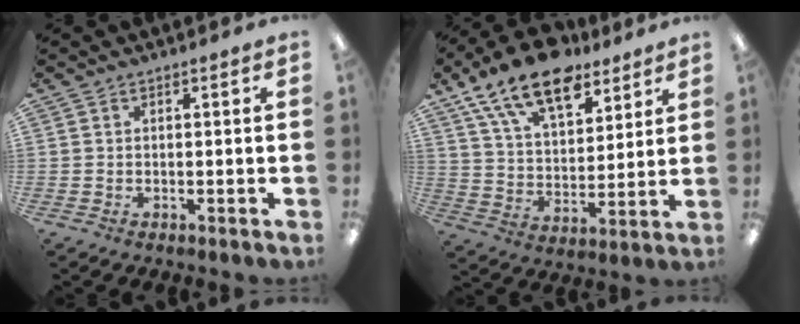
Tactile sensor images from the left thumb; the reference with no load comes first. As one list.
[{"total": 17.1, "force": [11.9, 8.1, 9.1], "torque": [-0.168, -0.057, 0.215]}]